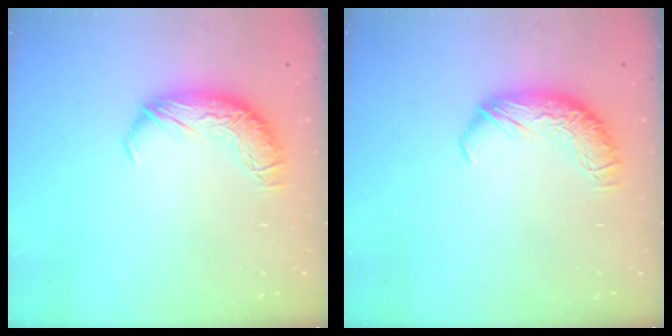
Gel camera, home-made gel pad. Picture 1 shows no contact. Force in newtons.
{"total": 0.0}